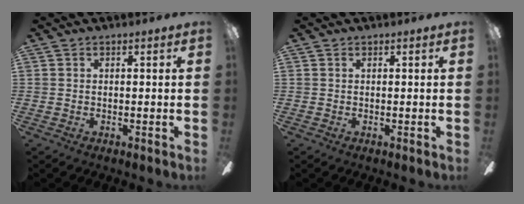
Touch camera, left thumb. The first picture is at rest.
{"total": 0.0}